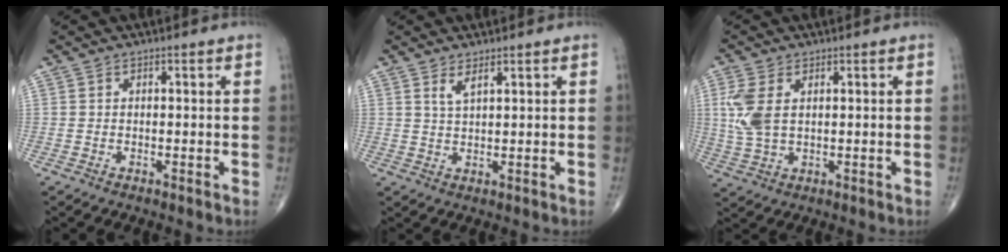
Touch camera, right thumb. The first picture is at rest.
{"total": 2.4, "force": [1.5, 0.6, 1.8], "torque": [-0.038, -0.010, 0.035]}
{"total": 6.7, "force": [1.5, 3.9, 5.3], "torque": [-0.128, -0.002, 0.035]}